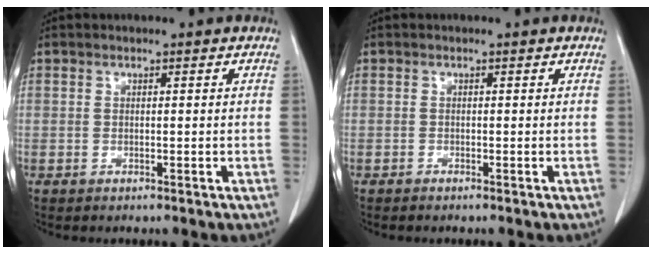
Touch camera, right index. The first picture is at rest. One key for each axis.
{"total": 0.0}